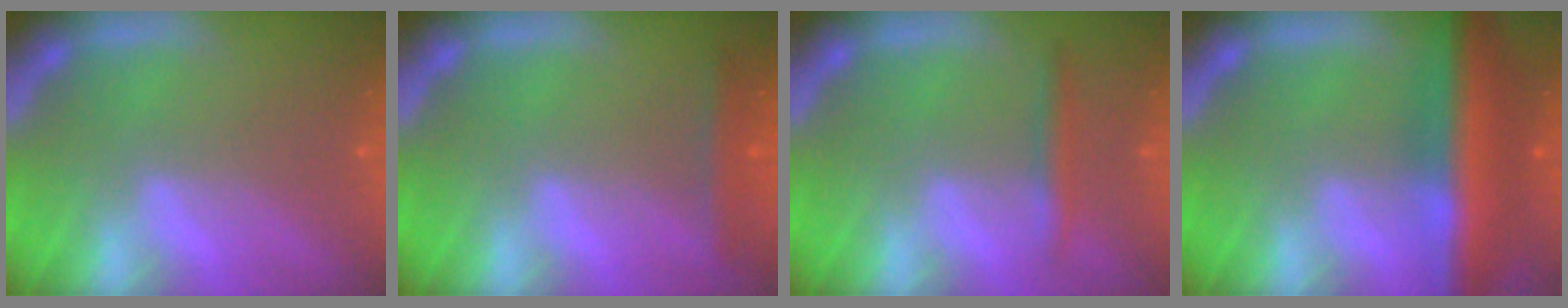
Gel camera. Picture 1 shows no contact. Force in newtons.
{"total": 1.9}
{"total": 1.9}
{"total": 8.9}